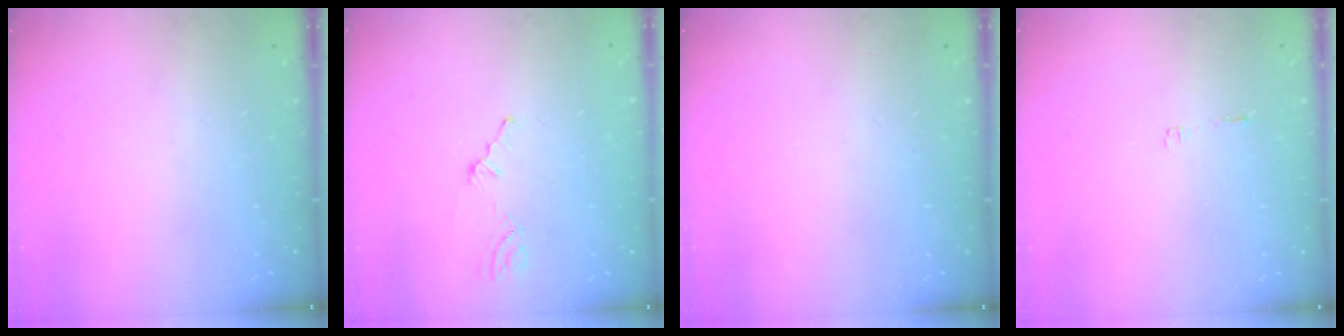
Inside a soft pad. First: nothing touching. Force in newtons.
{"total": 0.8, "press": 0.7, "slide": 0.2}
{"total": 0.0}
{"total": 2.5, "press": 2.4, "slide": 0.4}